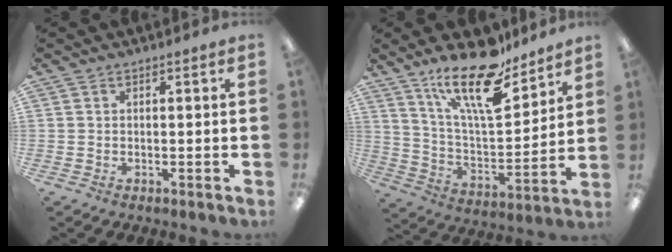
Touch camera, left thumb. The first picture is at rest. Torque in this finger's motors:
{"motor_torque": [0.37, 0.27, 1.52, -1.25, 0.33]}